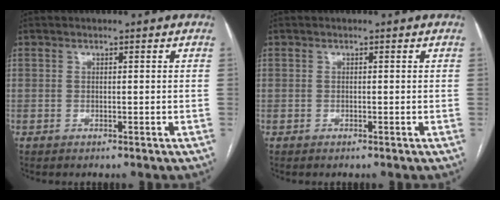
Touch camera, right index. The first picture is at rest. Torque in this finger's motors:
{"motor_torque": [-0.88, 0.75, -0.65, -0.15]}